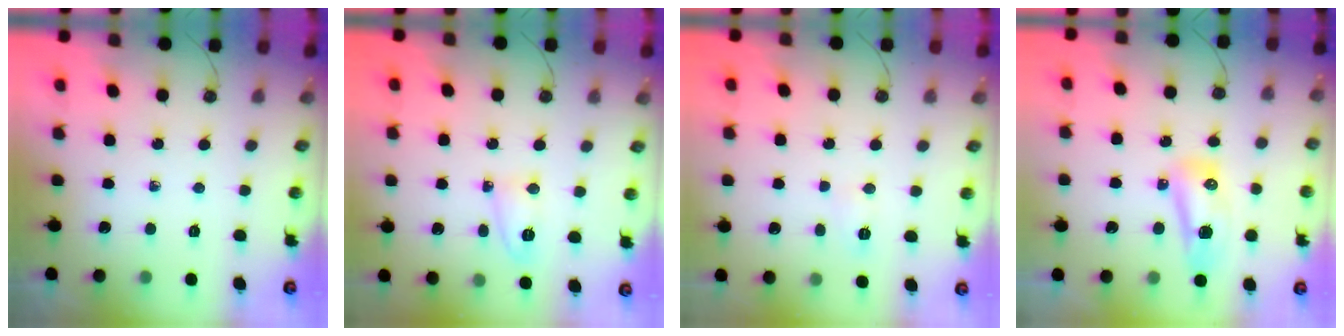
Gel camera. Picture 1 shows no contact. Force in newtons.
{"total": 4.4, "press": 4.3, "slide": 0.8}
{"total": 4.6, "press": 4.4, "slide": 1.2}
{"total": 13.3, "press": 10.0, "slide": 8.8}